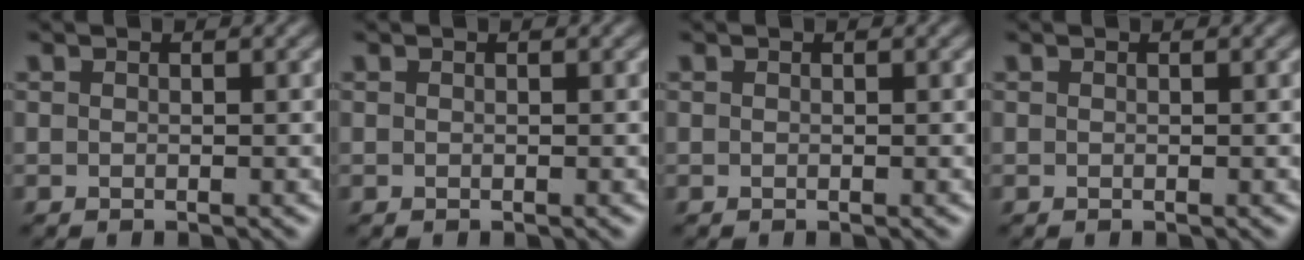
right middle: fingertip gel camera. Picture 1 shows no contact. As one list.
[{"total": 0.0}, {"total": 0.0}, {"total": 0.0}]